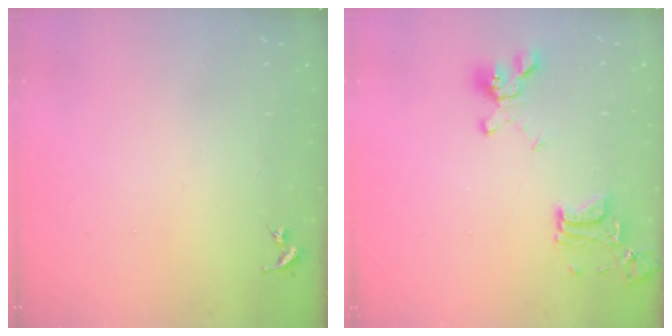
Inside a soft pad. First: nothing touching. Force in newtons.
{"total": 15.8, "press": 15.7, "slide": 1.4}